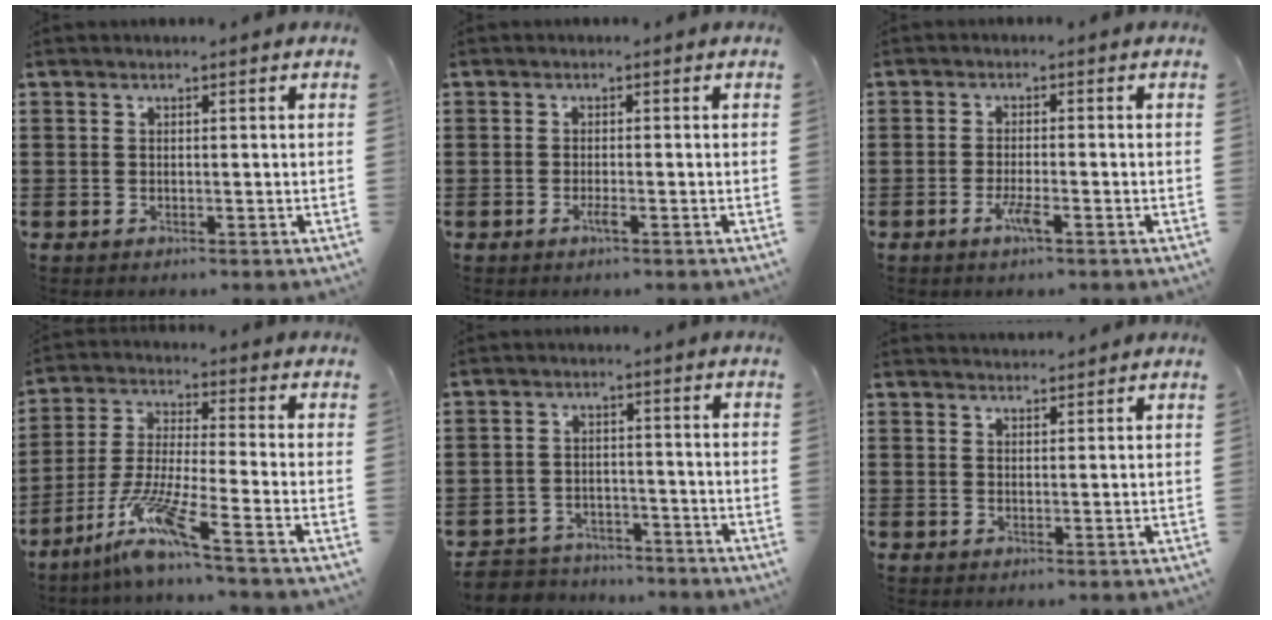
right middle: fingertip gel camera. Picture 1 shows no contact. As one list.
[{"total": 1.4, "force": [-0.7, 0.1, 1.2], "torque": [-0.022, -0.003, -0.012]}, {"total": 3.1, "force": [-1.6, 0.3, 2.7], "torque": [-0.059, -0.006, -0.032]}, {"total": 9.1, "force": [-6.2, 0.3, 6.6], "torque": [-0.142, -0.016, -0.125]}, {"total": 4.2, "force": [-4.0, 1.1, -0.4], "torque": [-0.008, 0.002, -0.089]}, {"total": 1.7, "force": [1.7, 0.0, -0.2], "torque": [-0.001, 0.002, 0.033]}]